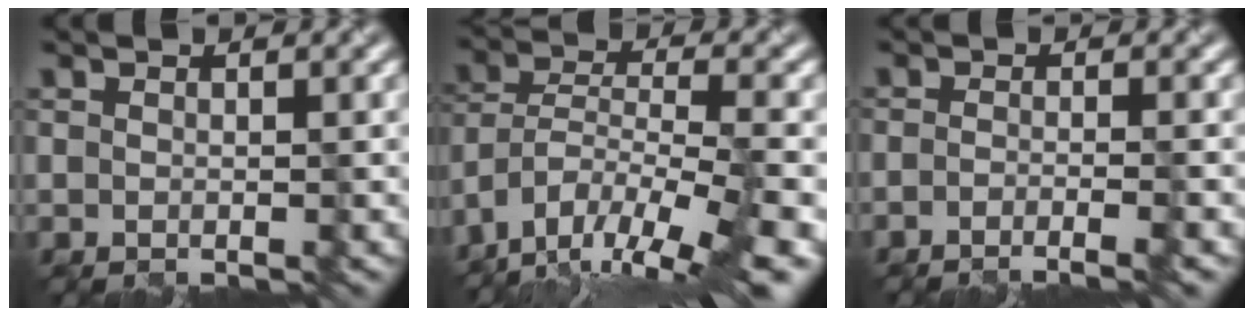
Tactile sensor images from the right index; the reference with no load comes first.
{"total": 14.5, "force": [-10.8, 4.6, 8.6], "torque": [-0.162, -0.019, -0.170]}
{"total": 3.4, "force": [-2.1, 0.9, 2.5], "torque": [-0.028, -0.003, -0.041]}